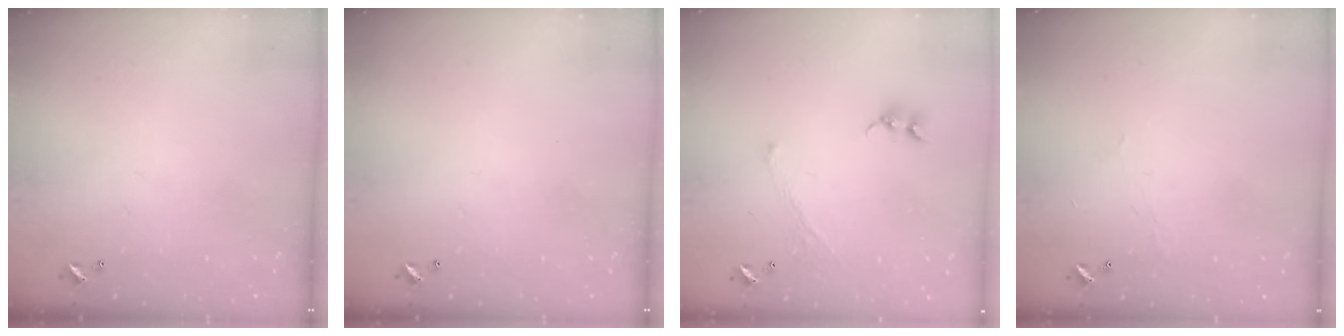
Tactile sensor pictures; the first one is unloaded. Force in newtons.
{"total": 0.0}
{"total": 1.3, "press": 1.2, "slide": 0.5}
{"total": 0.8, "press": 0.7, "slide": 0.4}